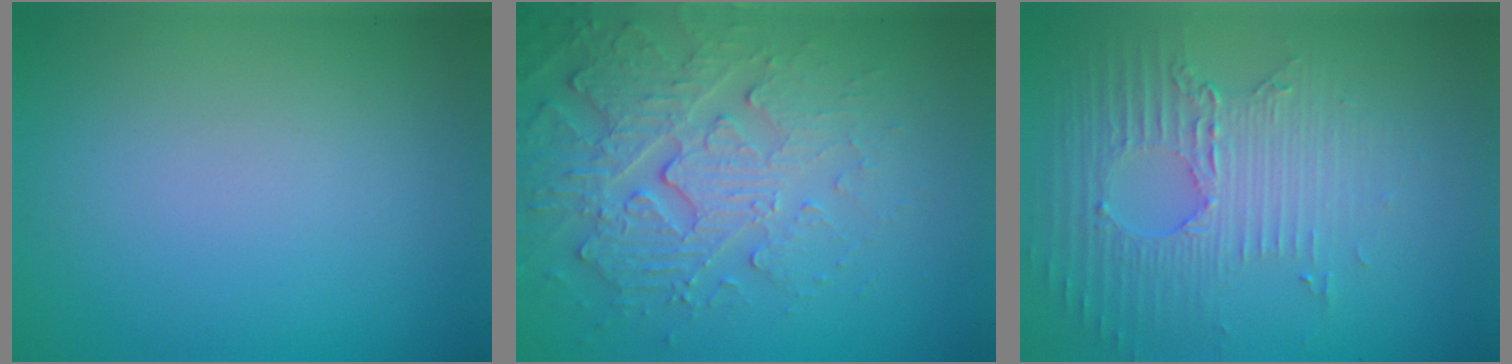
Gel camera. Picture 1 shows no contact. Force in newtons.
{"total": 4.4, "press": 4.4, "slide": 0.5}
{"total": 5.0, "press": 3.4, "slide": 3.6}